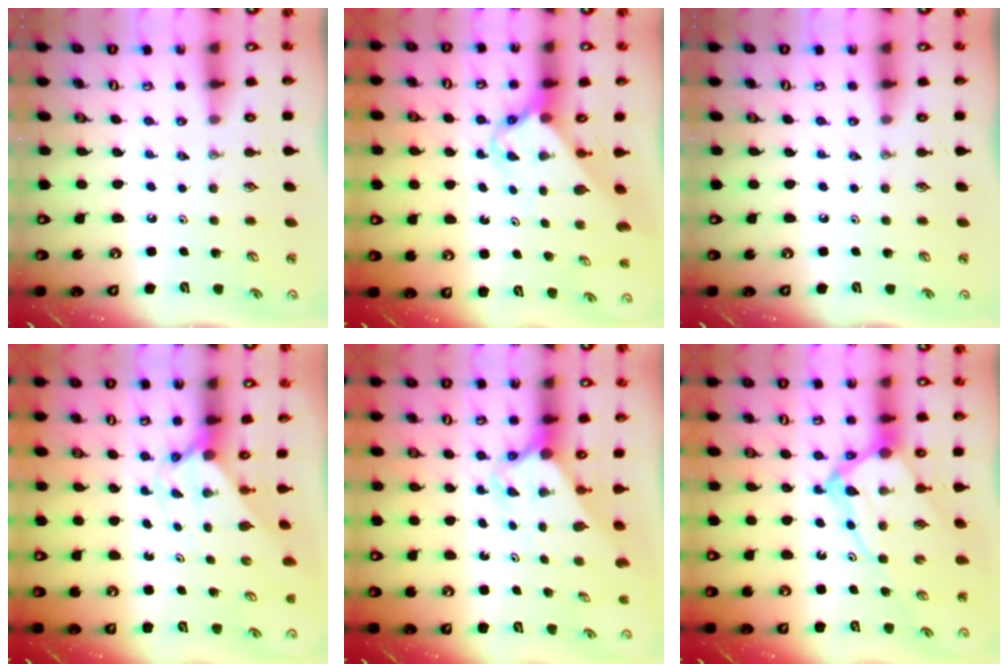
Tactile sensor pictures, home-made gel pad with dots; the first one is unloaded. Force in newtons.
{"total": 2.9, "press": 2.9, "slide": 0.2}
{"total": 0.0}
{"total": 2.0, "press": 2.0, "slide": 0.2}
{"total": 2.7, "press": 2.7, "slide": 0.2}
{"total": 13.0, "press": 13.0, "slide": 1.3}